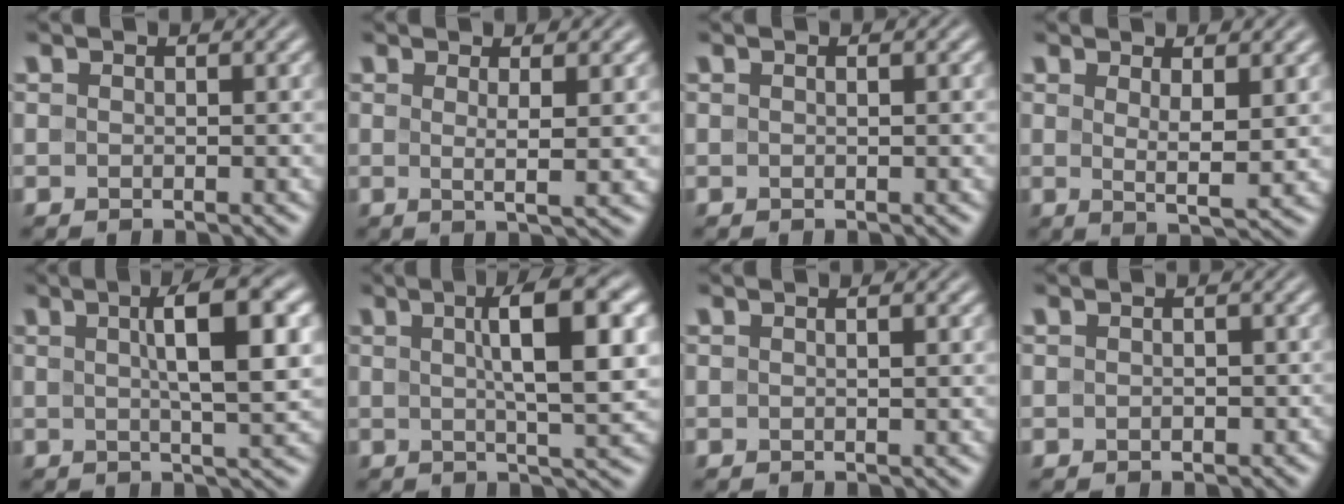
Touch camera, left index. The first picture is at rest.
{"total": 2.7, "force": [0.6, 0.5, 2.6], "torque": [-0.043, -0.004, 0.007]}
{"total": 0.5, "force": [0.1, 0.1, 0.5], "torque": [-0.010, 0.003, 0.002]}
{"total": 3.2, "force": [1.1, 0.6, 3.0], "torque": [-0.052, -0.014, 0.022]}
{"total": 7.3, "force": [1.7, 1.8, 6.8], "torque": [-0.088, 0.014, 0.023]}
{"total": 8.0, "force": [1.9, 1.9, 7.6], "torque": [-0.100, 0.013, 0.025]}
{"total": 0.8, "force": [0.2, 0.1, 0.8], "torque": [-0.013, 0.004, 0.002]}
{"total": 0.7, "force": [-0.2, 0.6, 0.4], "torque": [-0.004, -0.004, -0.003]}